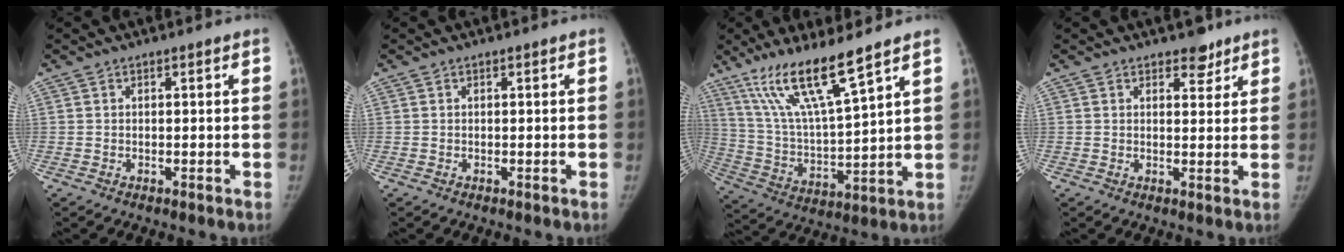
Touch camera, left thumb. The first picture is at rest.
{"total": 0.0}
{"total": 14.9, "force": [10.3, 1.6, 10.7], "torque": [-0.198, -0.056, 0.209]}
{"total": 3.3, "force": [2.5, 1.9, 1.2], "torque": [0.006, -0.015, 0.035]}